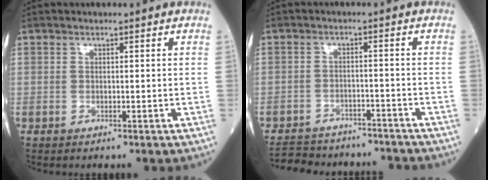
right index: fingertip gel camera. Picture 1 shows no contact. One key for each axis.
{"total": 13.2, "fx": -12.2, "fy": 4.3, "fz": 2.9, "tx": -0.062, "ty": 0.011, "tz": -0.159}